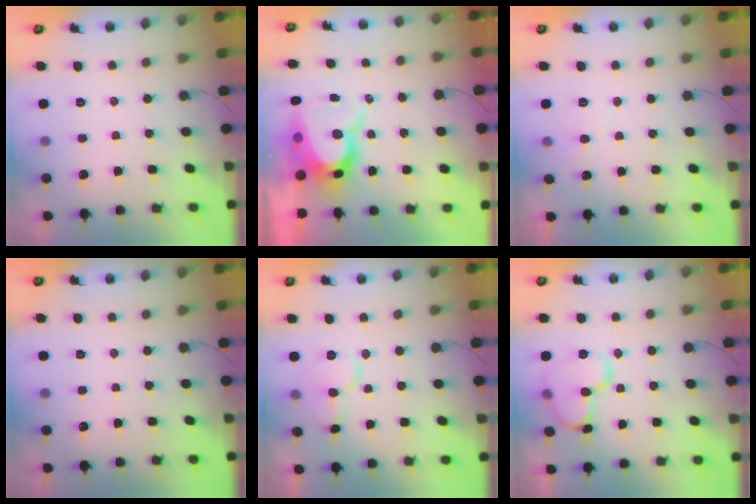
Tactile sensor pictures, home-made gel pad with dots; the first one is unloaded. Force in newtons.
{"total": 11.1, "press": 11.0, "slide": 0.9}
{"total": 4.3, "press": 4.3, "slide": 0.4}
{"total": 0.0}
{"total": 9.4, "press": 9.3, "slide": 1.2}
{"total": 11.9, "press": 11.8, "slide": 1.4}